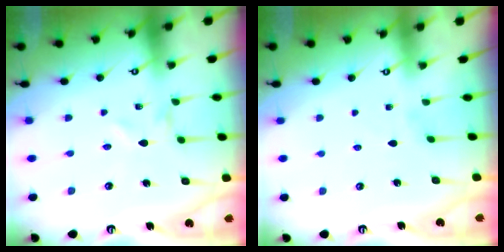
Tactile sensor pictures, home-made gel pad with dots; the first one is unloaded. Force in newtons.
{"total": 0.0}